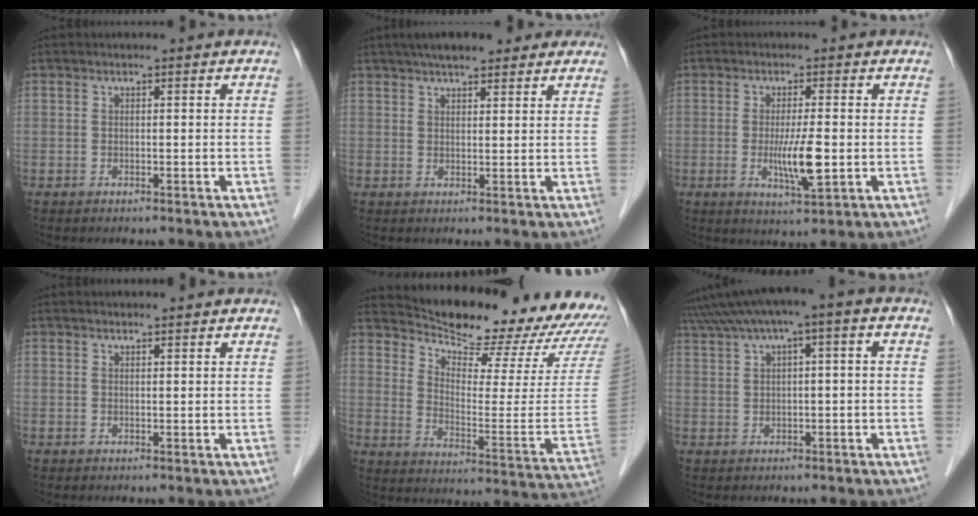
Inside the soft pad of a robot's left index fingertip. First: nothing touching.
{"total": 8.7, "force": [6.9, 2.5, 4.6], "torque": [-0.059, 0.031, 0.095]}
{"total": 5.5, "force": [-0.8, 0.5, 5.5], "torque": [-0.107, -0.014, -0.013]}
{"total": 1.6, "force": [1.5, 0.1, 0.3], "torque": [-0.009, 0.013, 0.023]}
{"total": 21.8, "force": [20.6, 3.1, 6.3], "torque": [-0.103, -0.083, 0.267]}
{"total": 7.5, "force": [3.1, 0.9, 6.8], "torque": [-0.126, 0.042, 0.052]}